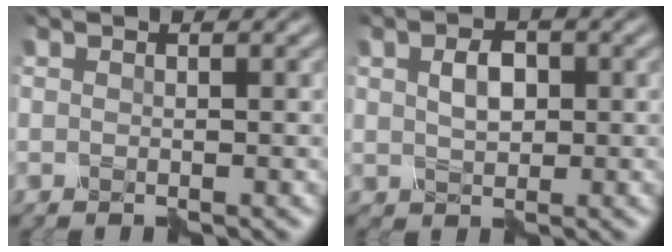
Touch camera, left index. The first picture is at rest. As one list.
[{"total": 2.4, "force": [0.3, 1.6, 1.8], "torque": [-0.037, 0.003, 0.005]}]